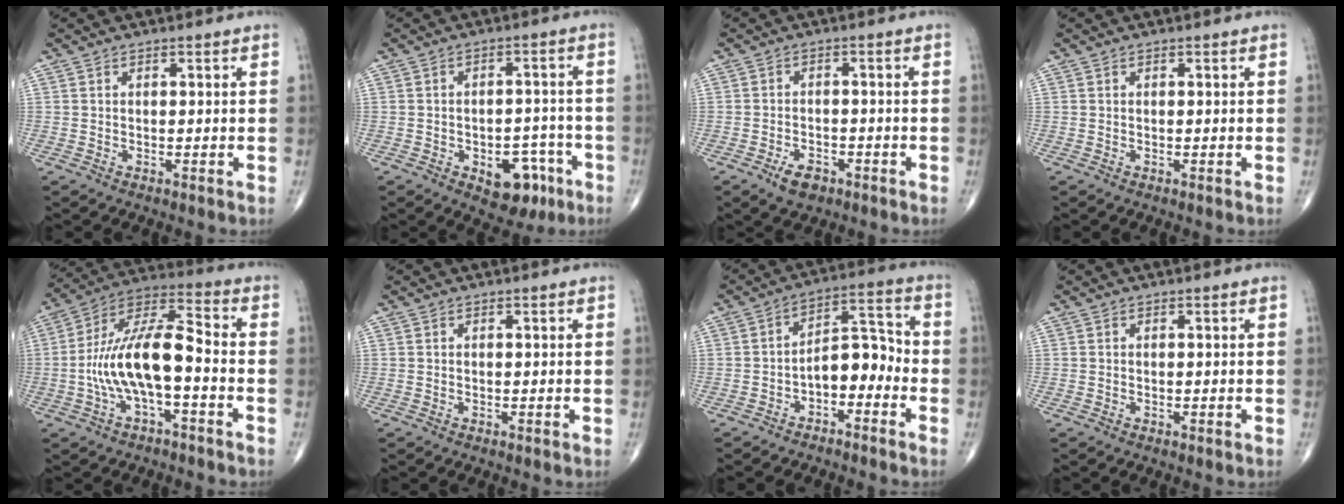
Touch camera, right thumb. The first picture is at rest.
{"total": 9.5, "force": [-4.5, 5.6, 6.2], "torque": [-0.048, 0.034, -0.052]}
{"total": 4.4, "force": [-2.5, 2.5, 2.5], "torque": [-0.037, 0.008, -0.039]}
{"total": 0.0}
{"total": 14.9, "force": [-3.1, 5.5, 13.5], "torque": [-0.264, 0.053, -0.061]}
{"total": 0.0}
{"total": 8.6, "force": [-3.2, 4.9, 6.3], "torque": [-0.073, 0.050, -0.059]}
{"total": 0.0}